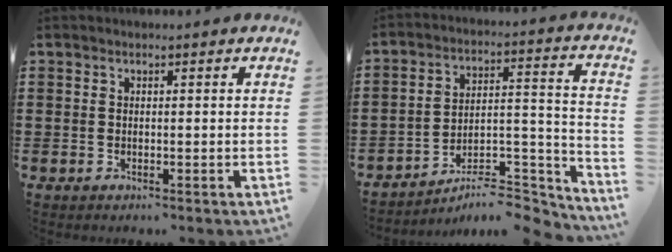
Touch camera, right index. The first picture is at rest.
{"total": 7.6, "force": [-6.6, 1.8, 3.3], "torque": [-0.043, 0.005, -0.125]}